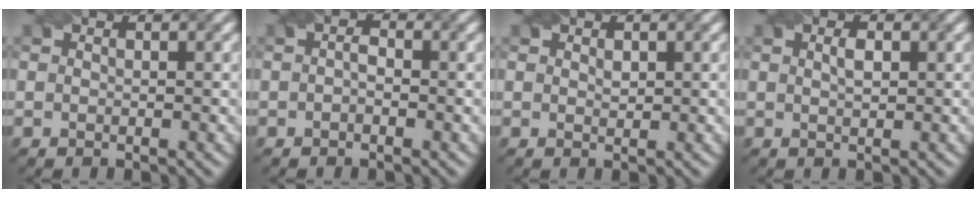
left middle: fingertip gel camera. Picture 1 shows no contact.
{"total": 1.2, "force": [-0.2, 0.7, 0.9], "torque": [-0.016, 0.002, -0.007]}
{"total": 1.0, "force": [0.5, 0.6, 0.6], "torque": [-0.010, -0.002, 0.012]}
{"total": 1.3, "force": [0.5, 0.5, 1.1], "torque": [-0.021, 0.002, 0.009]}